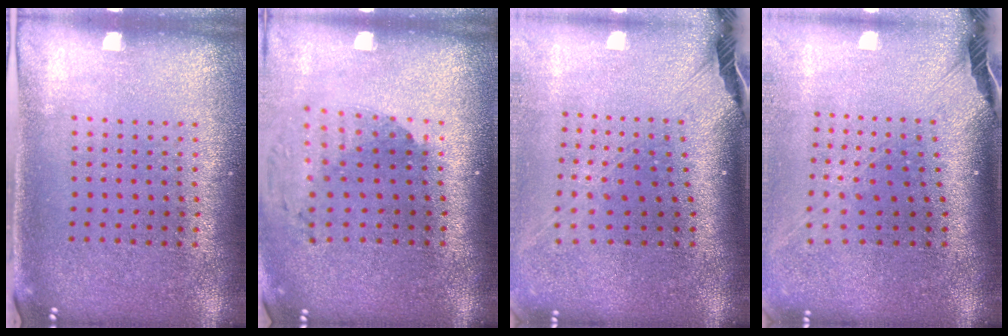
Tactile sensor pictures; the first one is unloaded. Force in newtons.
{"total": 1.8, "press": 1.4, "slide": 1.1}
{"total": 2.7, "press": 1.9, "slide": 1.9}
{"total": 2.7, "press": 1.9, "slide": 1.9}